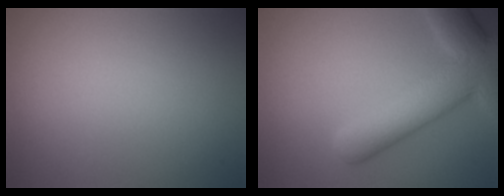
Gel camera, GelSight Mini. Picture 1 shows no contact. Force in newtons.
{"total": 8.2, "press": 8.2, "slide": 0.6}